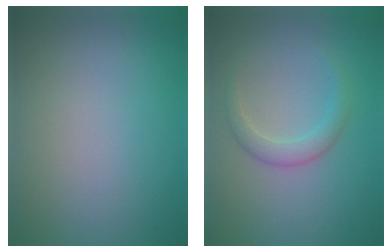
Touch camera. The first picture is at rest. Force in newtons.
{"total": 2.0, "press": 2.0, "slide": 0.1}